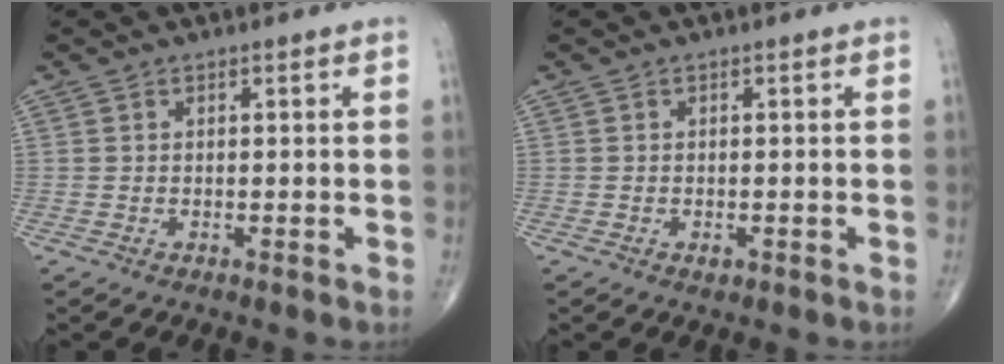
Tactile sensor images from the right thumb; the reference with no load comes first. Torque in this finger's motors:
{"motor_torque": [2.08, 1.30, -0.06, -0.19, 0.02]}